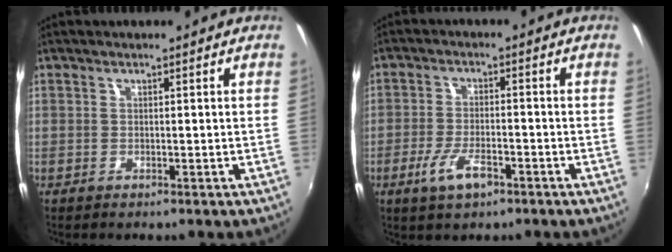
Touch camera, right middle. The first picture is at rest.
{"total": 6.1, "force": [-3.5, 2.2, 4.4], "torque": [-0.103, -0.011, -0.062]}